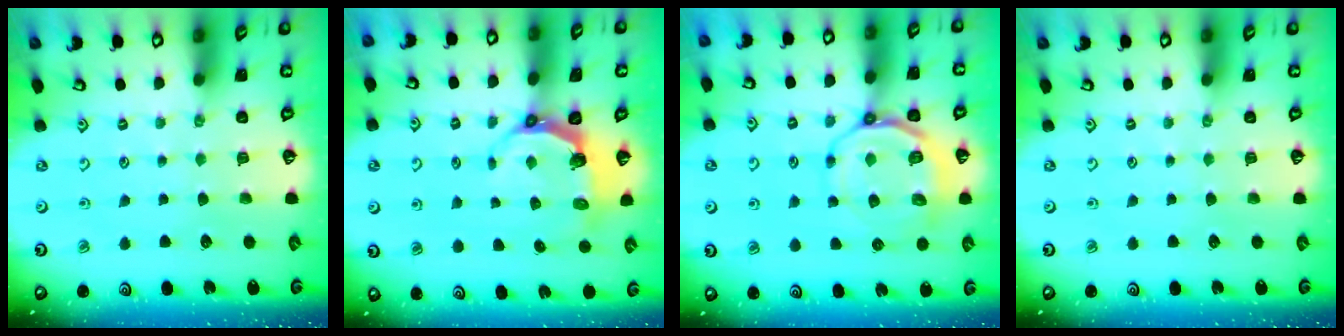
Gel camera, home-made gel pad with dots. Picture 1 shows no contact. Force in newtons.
{"total": 6.0, "press": 4.6, "slide": 3.9}
{"total": 10.7, "press": 10.3, "slide": 2.8}
{"total": 0.0}